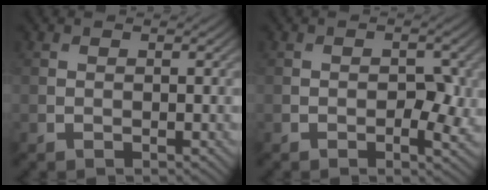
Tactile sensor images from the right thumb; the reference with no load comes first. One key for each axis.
{"total": 3.8, "fx": -0.3, "fy": 2.0, "fz": 3.2, "tx": -0.038, "ty": -0.007, "tz": -0.003}